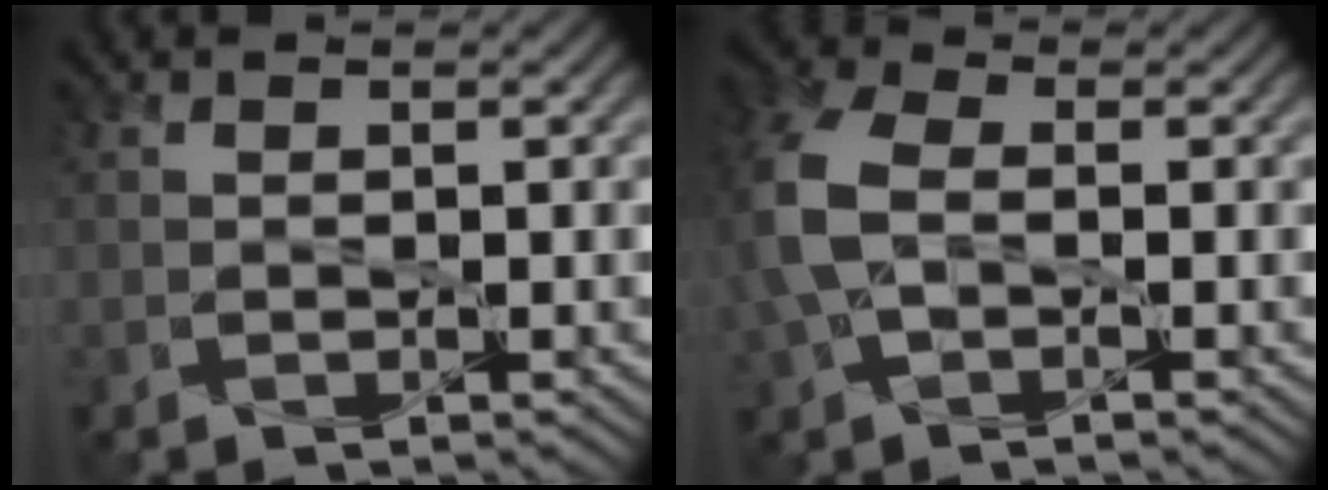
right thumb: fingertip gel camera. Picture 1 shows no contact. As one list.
[{"total": 8.4, "force": [-0.1, 5.6, 6.3], "torque": [-0.193, 0.004, -0.003]}]